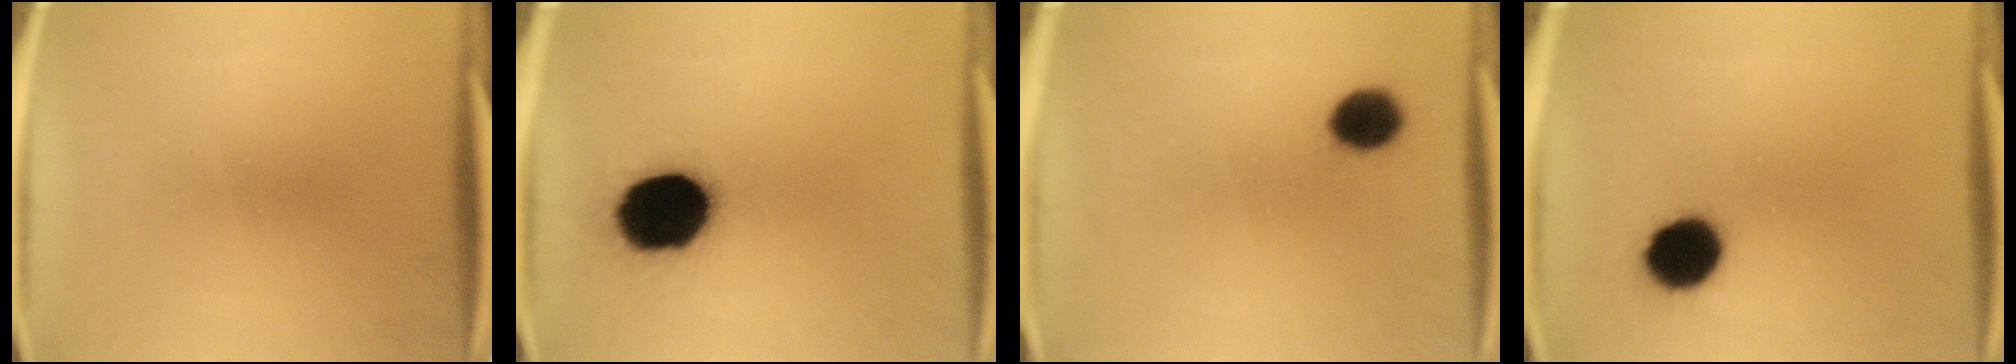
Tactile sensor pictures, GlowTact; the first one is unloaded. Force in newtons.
{"total": 19.4}
{"total": 6.8}
{"total": 9.7}